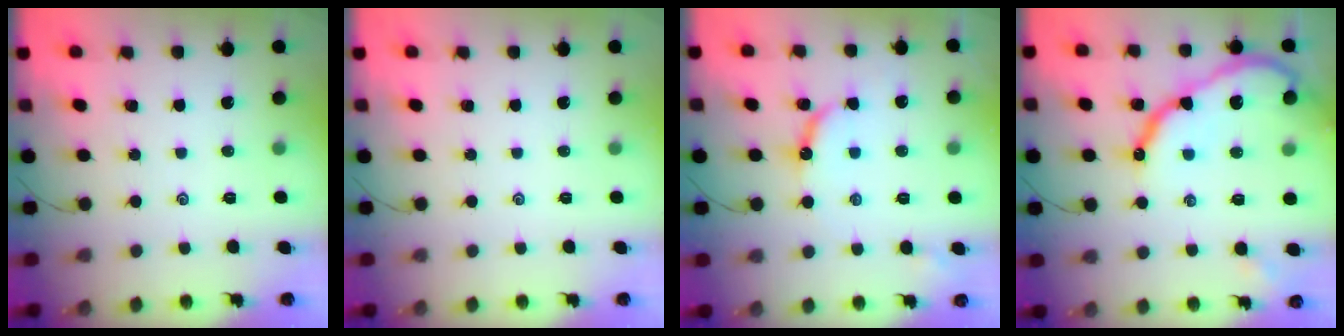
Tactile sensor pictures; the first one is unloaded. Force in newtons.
{"total": 0.0}
{"total": 8.9, "press": 8.9, "slide": 0.8}
{"total": 16.1, "press": 16.1, "slide": 1.2}